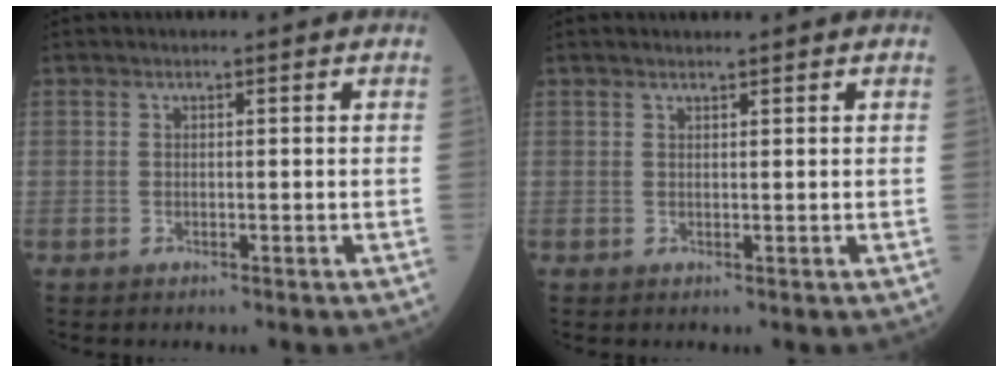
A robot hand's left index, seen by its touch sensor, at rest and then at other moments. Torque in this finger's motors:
{"motor_torque": [0.27, -0.22, 0.00, -0.01]}